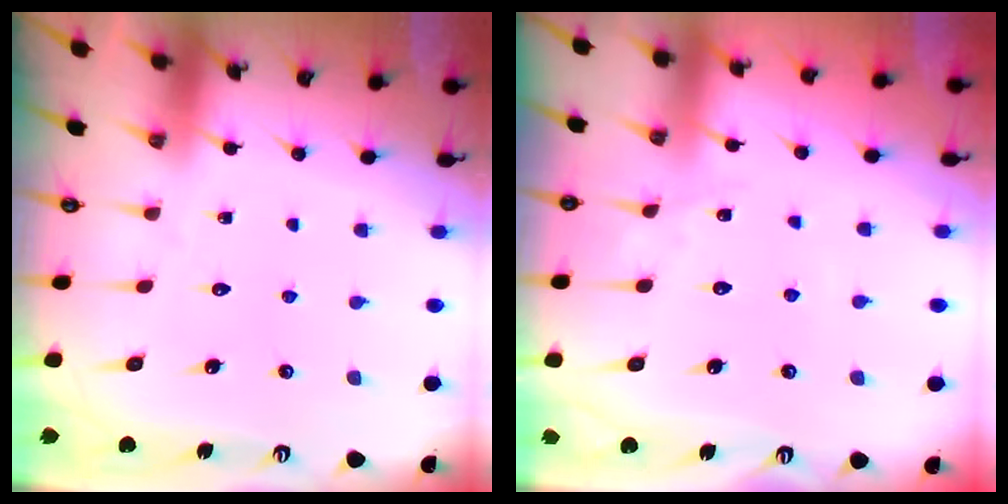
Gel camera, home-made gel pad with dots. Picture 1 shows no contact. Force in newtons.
{"total": 2.7, "press": 2.7, "slide": 0.3}